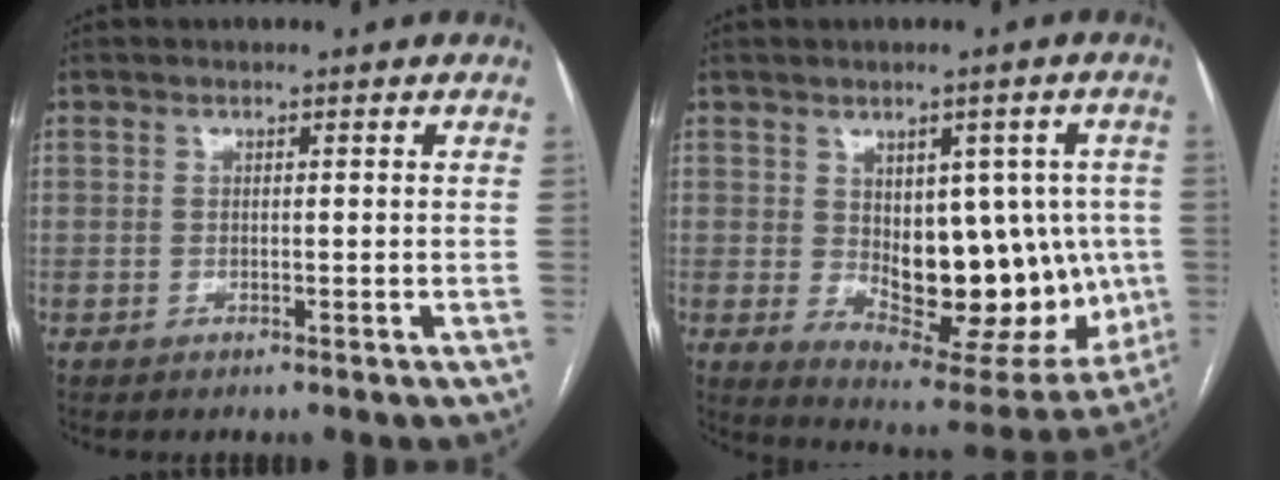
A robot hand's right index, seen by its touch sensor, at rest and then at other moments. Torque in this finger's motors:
{"motor_torque": [0.41, 0.05, 0.43, 0.09]}